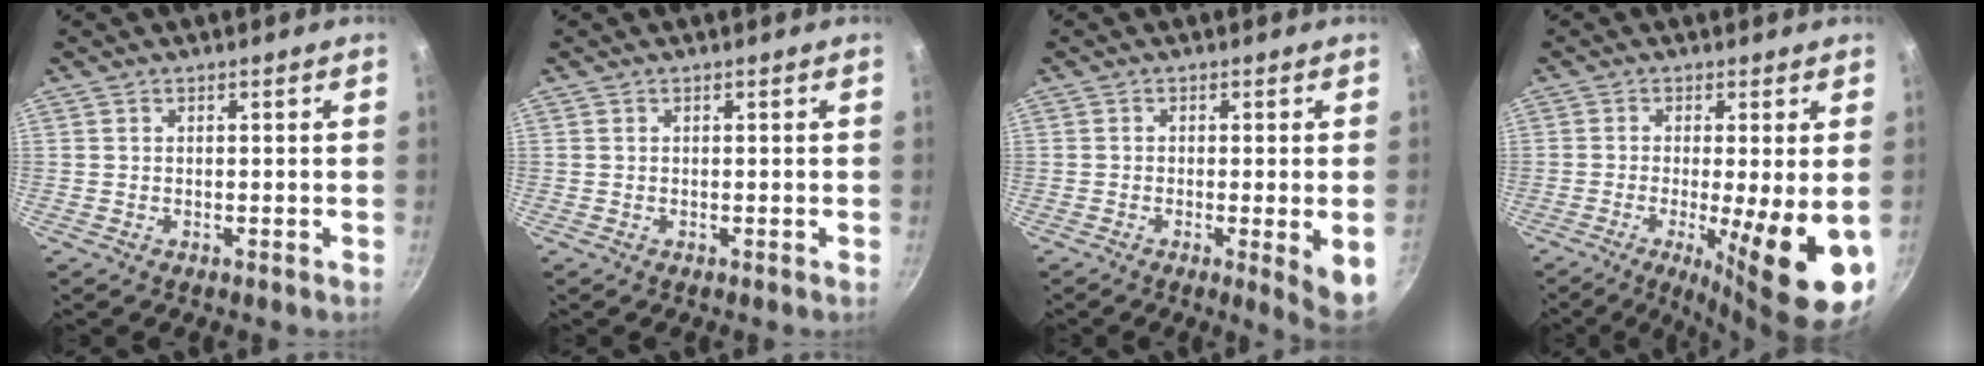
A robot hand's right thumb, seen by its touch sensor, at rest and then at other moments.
{"total": 0.0}
{"total": 6.0, "force": [-1.3, 0.6, 5.8], "torque": [-0.079, -0.008, -0.015]}
{"total": 14.2, "force": [-3.3, 2.9, 13.5], "torque": [-0.197, -0.013, -0.043]}